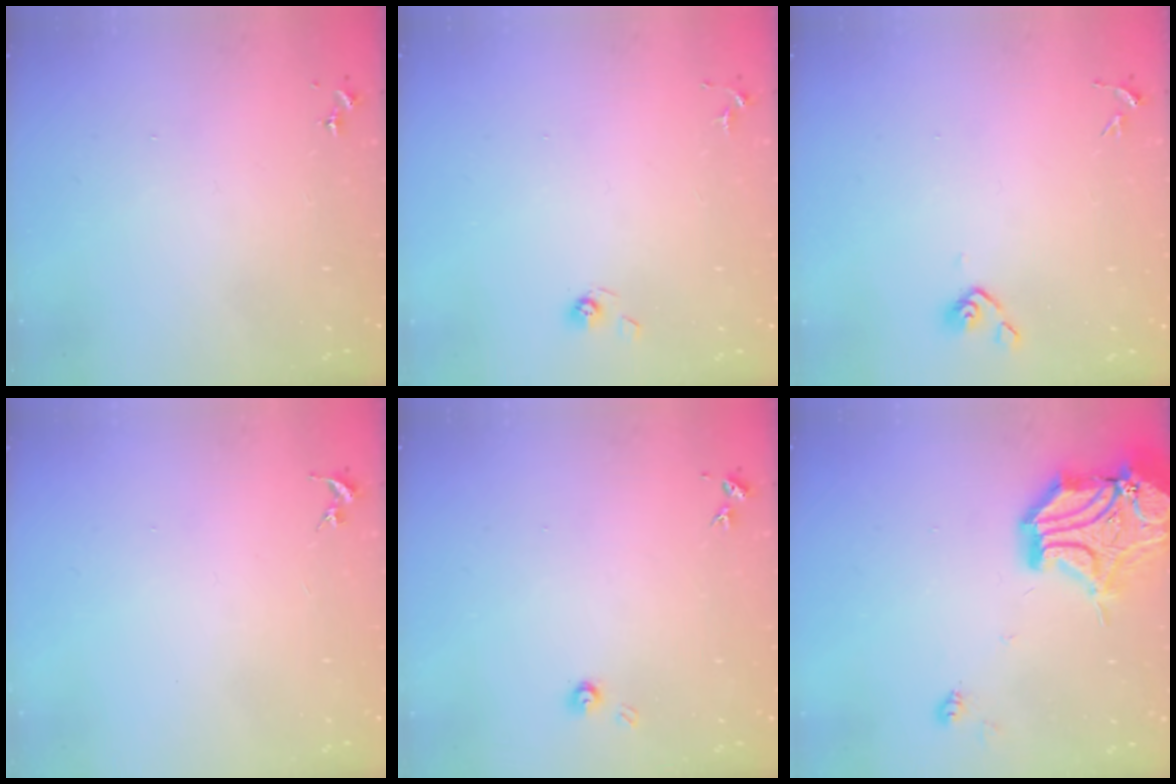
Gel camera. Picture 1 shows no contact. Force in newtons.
{"total": 3.8, "press": 3.3, "slide": 1.8}
{"total": 4.2, "press": 4.1, "slide": 1.1}
{"total": 0.0}
{"total": 3.5, "press": 3.5, "slide": 0.4}
{"total": 20.7, "press": 20.5, "slide": 3.1}